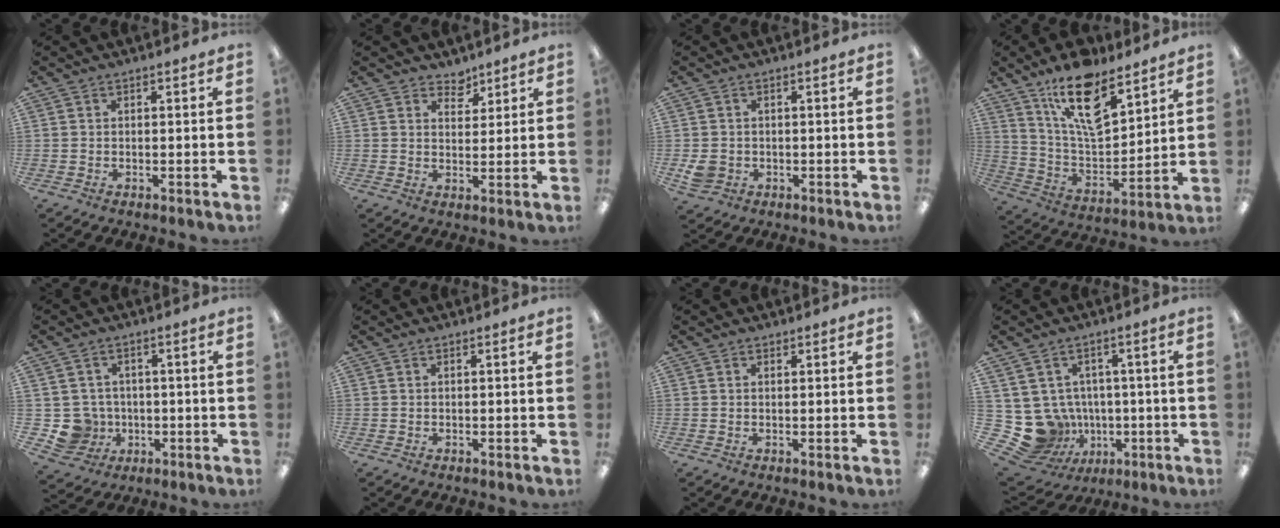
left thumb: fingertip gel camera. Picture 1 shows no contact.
{"total": 3.8, "force": [3.3, 1.9, 0.3], "torque": [0.008, -0.025, 0.058]}
{"total": 3.2, "force": [-0.8, 2.8, 1.4], "torque": [-0.022, -0.002, -0.015]}
{"total": 17.3, "force": [11.8, 7.0, 10.6], "torque": [-0.186, -0.063, 0.205]}
{"total": 6.6, "force": [-0.7, 6.5, 1.0], "torque": [-0.047, 0.003, -0.004]}
{"total": 0.0}
{"total": 0.5, "force": [0.4, 0.2, 0.3], "torque": [0.001, -0.004, 0.006]}
{"total": 11.4, "force": [-2.1, 10.7, 3.4], "torque": [-0.104, -0.005, -0.021]}